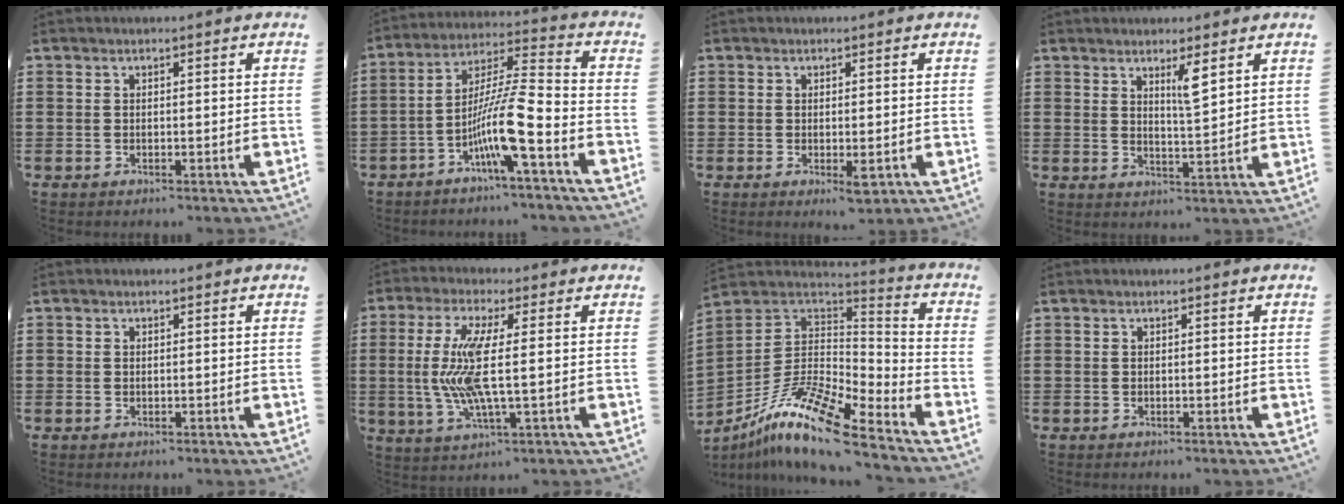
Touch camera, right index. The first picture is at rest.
{"total": 11.3, "force": [-5.6, 0.4, 9.8], "torque": [-0.197, -0.013, -0.112]}
{"total": 2.5, "force": [-0.6, 0.7, 2.3], "torque": [-0.047, -0.004, -0.011]}
{"total": 3.8, "force": [2.3, 0.5, 3.0], "torque": [-0.047, -0.005, 0.036]}
{"total": 0.0}
{"total": 9.8, "force": [0.0, 1.6, 9.6], "torque": [-0.215, -0.022, -0.009]}
{"total": 14.9, "force": [-10.5, 3.3, 10.0], "torque": [-0.204, 0.018, -0.199]}
{"total": 0.0}